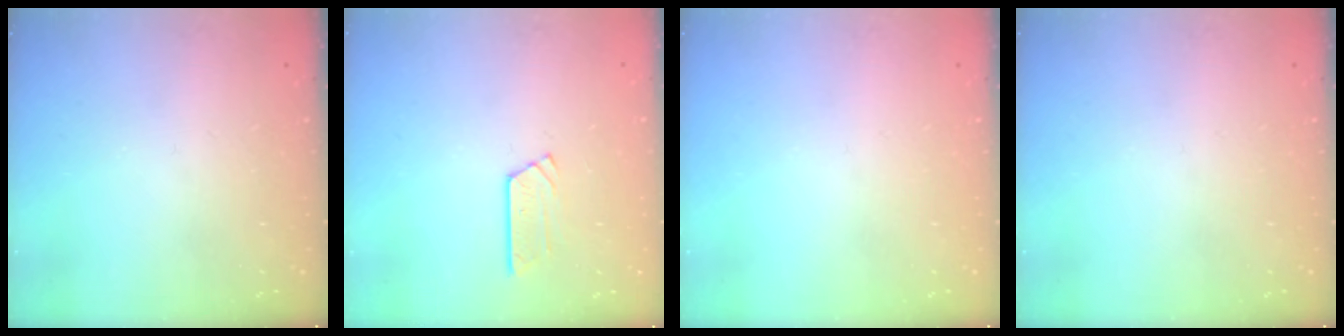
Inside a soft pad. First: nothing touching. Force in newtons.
{"total": 4.9, "press": 4.9, "slide": 0.5}
{"total": 0.0}
{"total": 0.0}